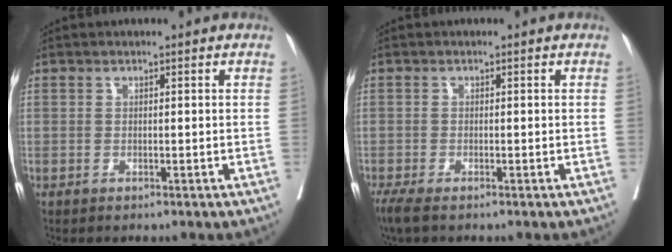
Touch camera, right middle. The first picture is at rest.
{"total": 2.8, "force": [-2.2, 0.4, 1.7], "torque": [-0.036, -0.012, -0.041]}